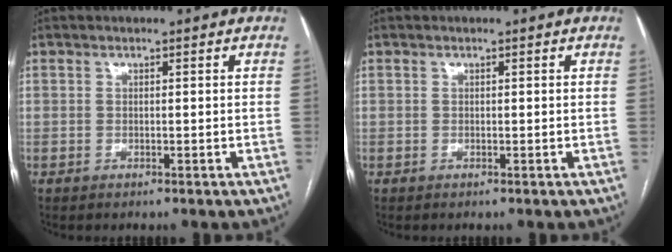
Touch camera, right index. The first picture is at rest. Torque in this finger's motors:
{"motor_torque": [0.04, 0.02, 0.01, 0.00]}